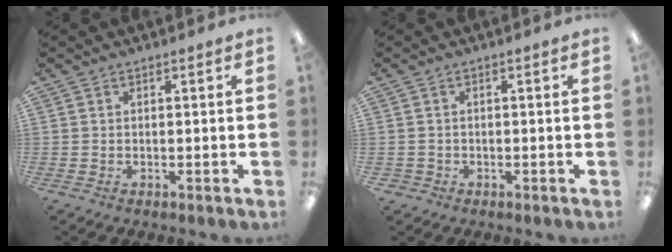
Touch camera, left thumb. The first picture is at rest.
{"total": 1.2, "force": [-0.4, 1.1, 0.0], "torque": [-0.002, 0.004, -0.010]}